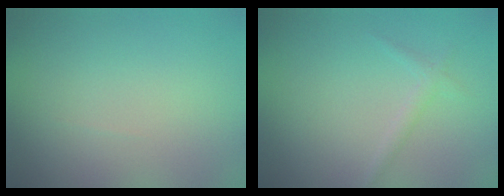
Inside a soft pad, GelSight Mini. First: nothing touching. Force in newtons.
{"total": 0.9, "press": 0.9, "slide": 0.1}